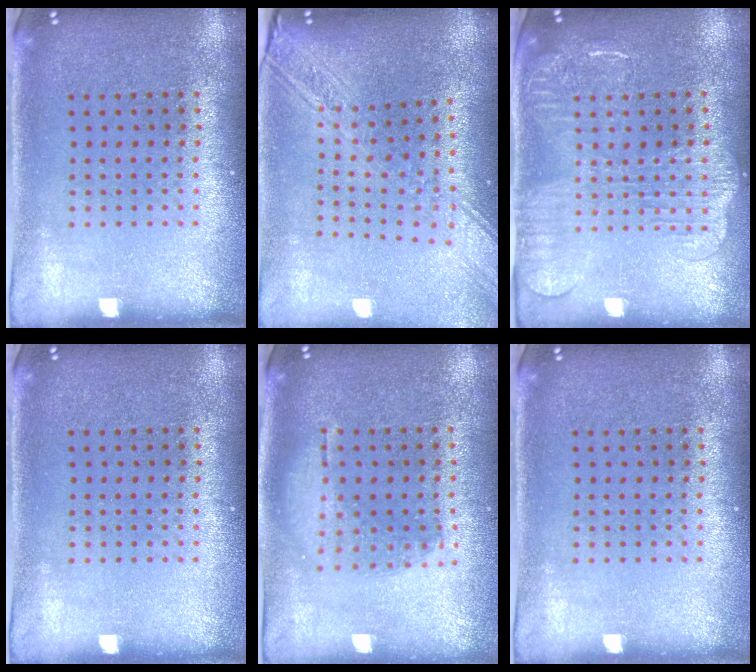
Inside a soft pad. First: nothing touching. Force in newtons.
{"total": 2.7, "press": 2.2, "slide": 1.5}
{"total": 2.1, "press": 1.9, "slide": 0.9}
{"total": 0.0}
{"total": 1.2, "press": 1.1, "slide": 0.5}
{"total": 0.0}